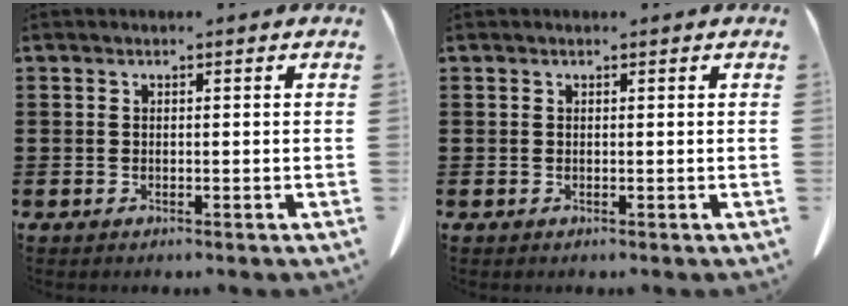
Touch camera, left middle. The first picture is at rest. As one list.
[{"total": 0.0}]